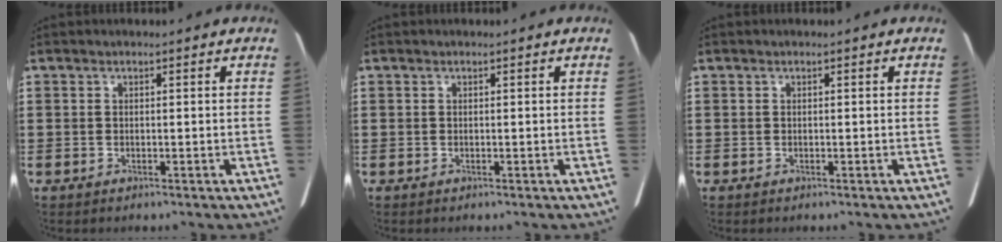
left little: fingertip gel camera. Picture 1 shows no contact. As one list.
[{"total": 0.0}, {"total": 0.0}]